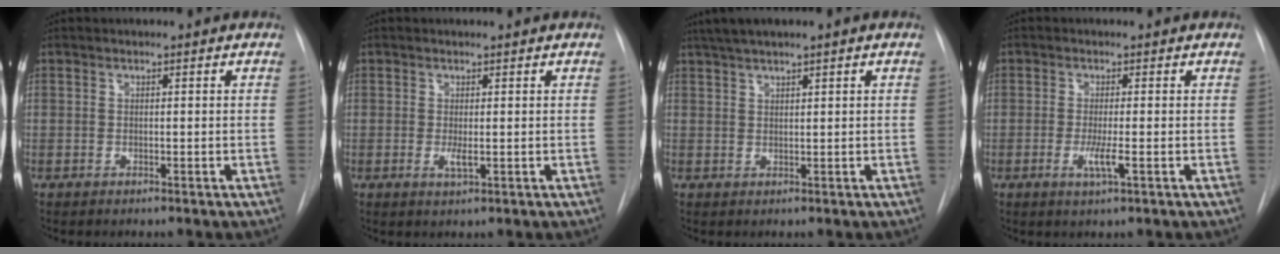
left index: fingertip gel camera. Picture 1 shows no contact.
{"total": 1.6, "force": [0.0, 0.3, 1.5], "torque": [-0.031, -0.004, 0.003]}
{"total": 4.1, "force": [3.0, 0.3, 2.8], "torque": [-0.056, 0.021, 0.056]}
{"total": 2.9, "force": [-0.8, -0.1, 2.8], "torque": [-0.054, -0.008, -0.013]}